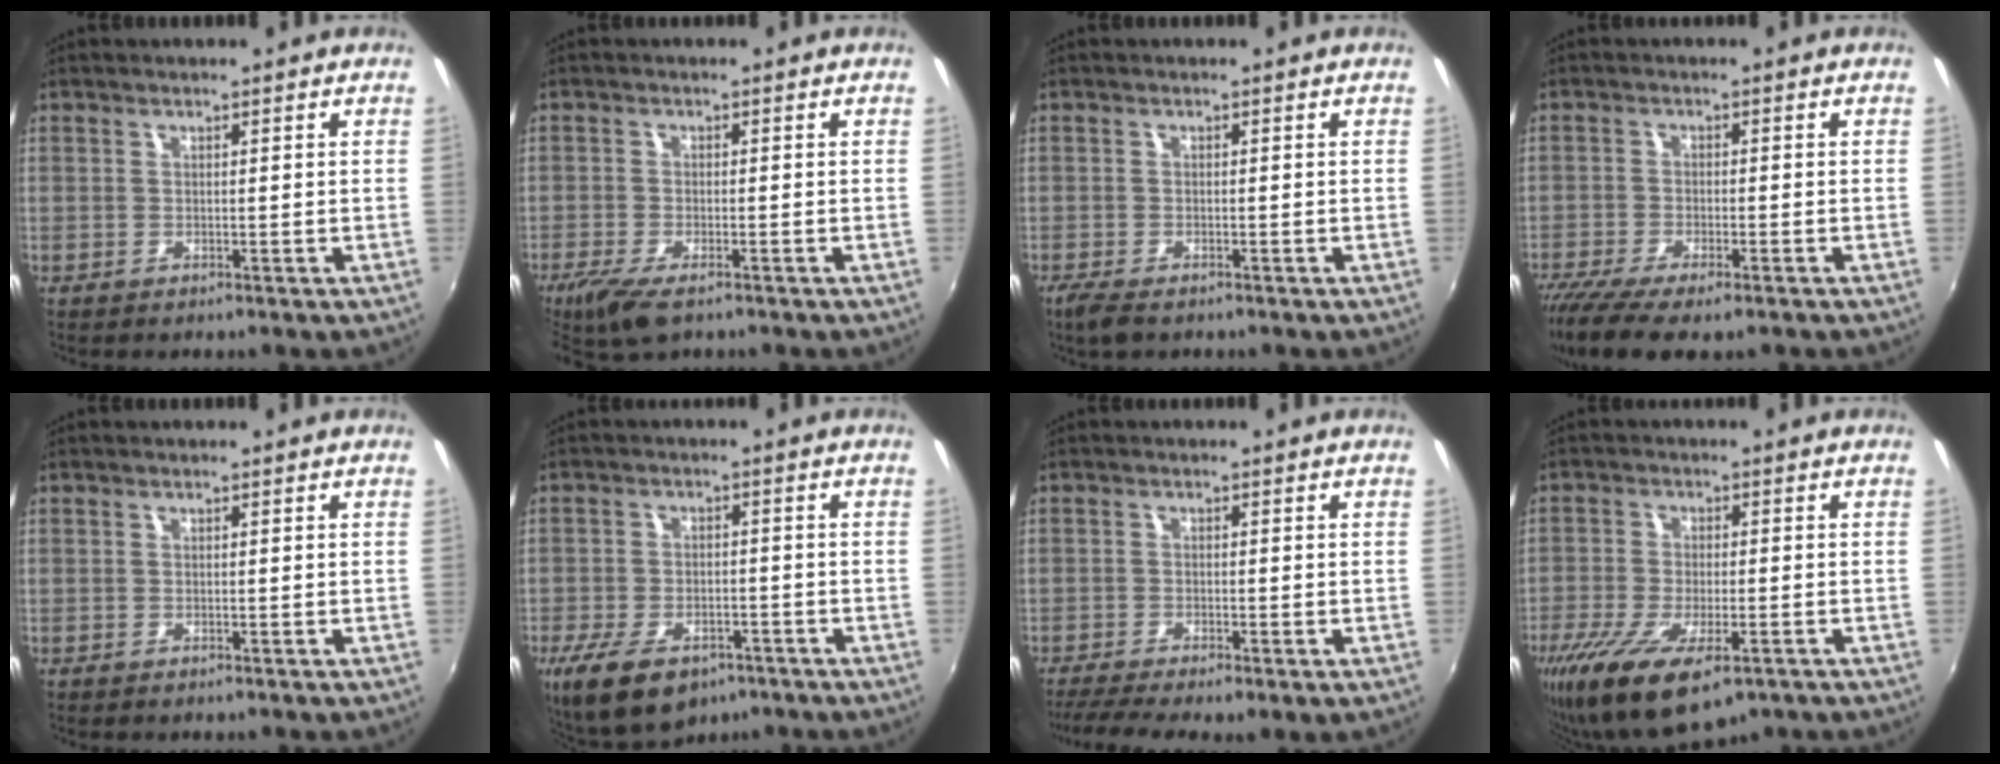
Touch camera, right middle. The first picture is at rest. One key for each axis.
{"total": 7.0, "fx": -4.8, "fy": 2.2, "fz": 4.6, "tx": -0.112, "ty": -0.030, "tz": -0.088}
{"total": 3.6, "fx": -2.6, "fy": 1.0, "fz": 2.2, "tx": -0.050, "ty": -0.016, "tz": -0.047}
{"total": 10.5, "fx": -7.8, "fy": 2.7, "fz": 6.4, "tx": -0.152, "ty": -0.048, "tz": -0.140}
{"total": 0.0}
{"total": 13.1, "fx": -8.1, "fy": 6.8, "fz": 7.7, "tx": -0.172, "ty": -0.030, "tz": -0.131}
{"total": 7.8, "fx": -5.3, "fy": 1.4, "fz": 5.5, "tx": -0.115, "ty": -0.031, "tz": -0.085}
{"total": 14.8, "fx": -8.9, "fy": 5.8, "fz": 10.4, "tx": -0.223, "ty": -0.053, "tz": -0.147}